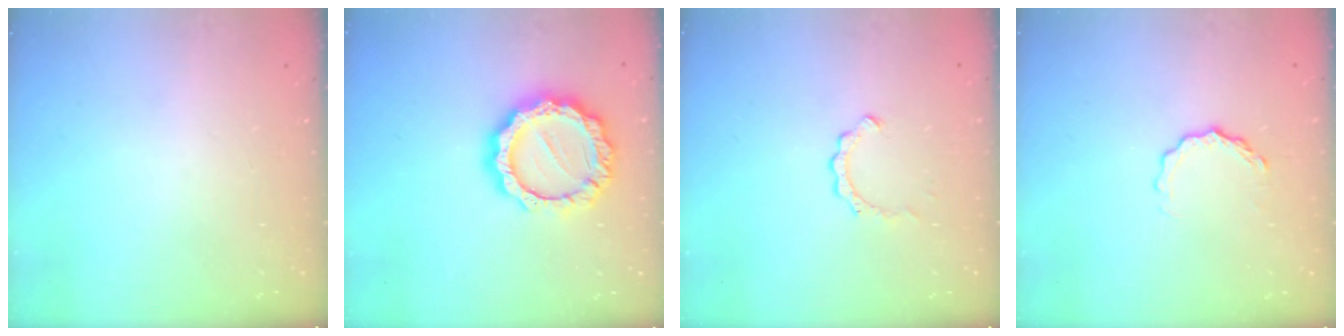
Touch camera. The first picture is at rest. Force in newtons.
{"total": 13.8, "press": 13.8, "slide": 0.9}
{"total": 2.3, "press": 2.3, "slide": 0.2}
{"total": 6.6, "press": 6.6, "slide": 0.6}